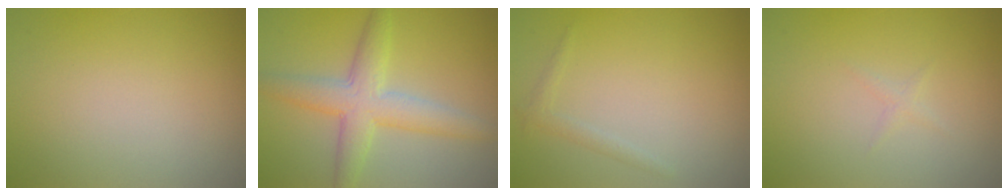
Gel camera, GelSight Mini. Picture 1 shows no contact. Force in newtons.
{"total": 5.2, "press": 5.2, "slide": 0.1}
{"total": 1.0, "press": 1.0, "slide": 0.0}
{"total": 0.6, "press": 0.6, "slide": 0.0}